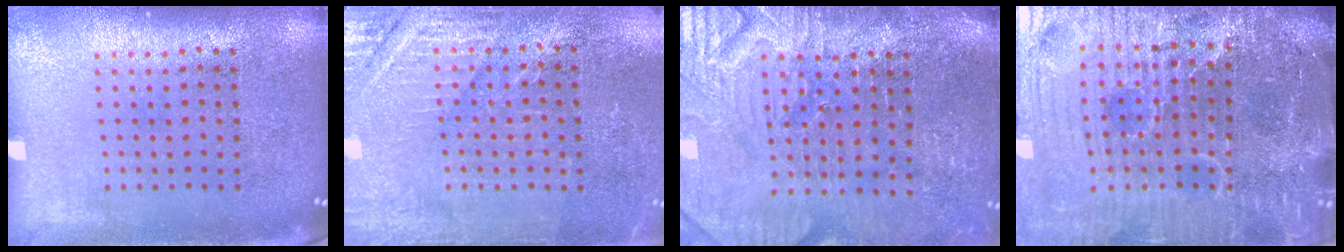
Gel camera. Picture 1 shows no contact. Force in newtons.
{"total": 2.9, "press": 2.9, "slide": 0.2}
{"total": 4.0, "press": 3.8, "slide": 1.4}
{"total": 7.3, "press": 6.6, "slide": 3.1}